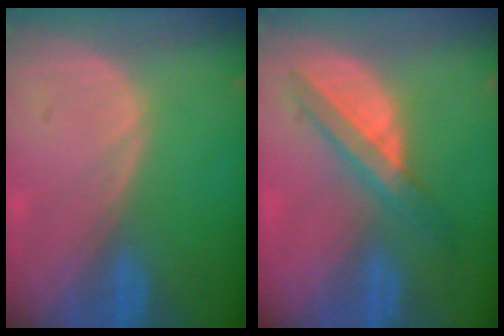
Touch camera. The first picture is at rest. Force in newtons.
{"total": 5.8, "press": 5.7, "slide": 1.4}